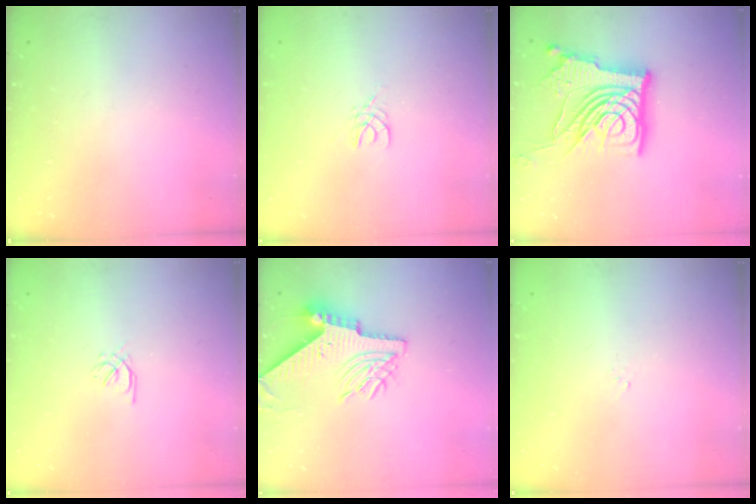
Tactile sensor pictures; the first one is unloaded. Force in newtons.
{"total": 2.5, "press": 2.5, "slide": 0.4}
{"total": 22.5, "press": 22.4, "slide": 2.7}
{"total": 0.9, "press": 0.8, "slide": 0.4}
{"total": 9.5, "press": 9.4, "slide": 1.3}
{"total": 1.2, "press": 1.2, "slide": 0.4}